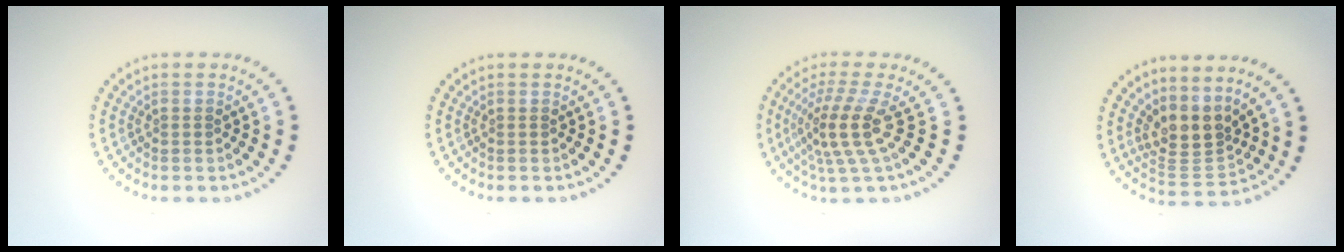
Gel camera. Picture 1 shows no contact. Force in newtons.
{"total": 0.0}
{"total": 4.1, "press": 2.9, "slide": 2.9}
{"total": 3.6, "press": 2.6, "slide": 2.5}